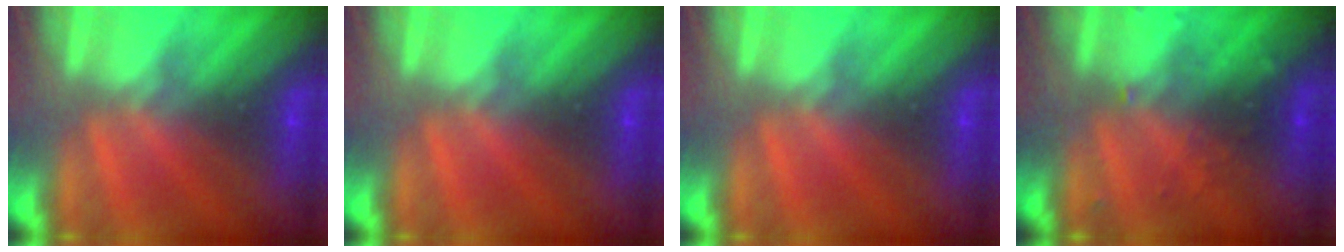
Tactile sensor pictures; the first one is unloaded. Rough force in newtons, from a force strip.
{"total": 0.0}
{"total": 0.0}
{"total": 2.9}